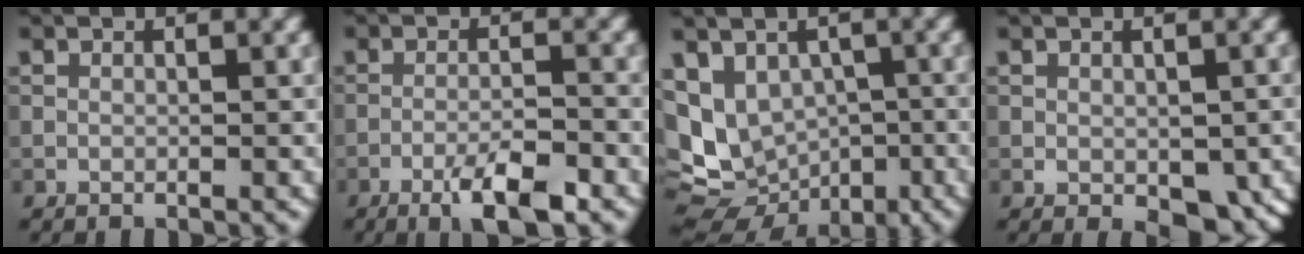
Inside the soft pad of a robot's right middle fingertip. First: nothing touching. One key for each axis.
{"total": 4.5, "fx": -2.8, "fy": 0.7, "fz": 3.5, "tx": -0.065, "ty": 0.001, "tz": -0.050}
{"total": 10.4, "fx": -2.2, "fy": 8.4, "fz": 5.7, "tx": -0.115, "ty": -0.017, "tz": -0.003}
{"total": 3.8, "fx": -1.2, "fy": 2.2, "fz": 2.9, "tx": -0.040, "ty": -0.013, "tz": -0.012}